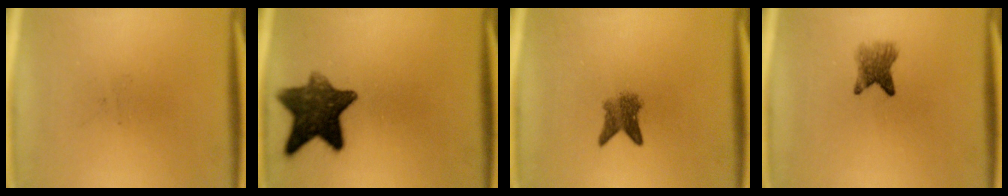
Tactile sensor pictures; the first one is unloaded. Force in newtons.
{"total": 10.8}
{"total": 3.4}
{"total": 3.6}